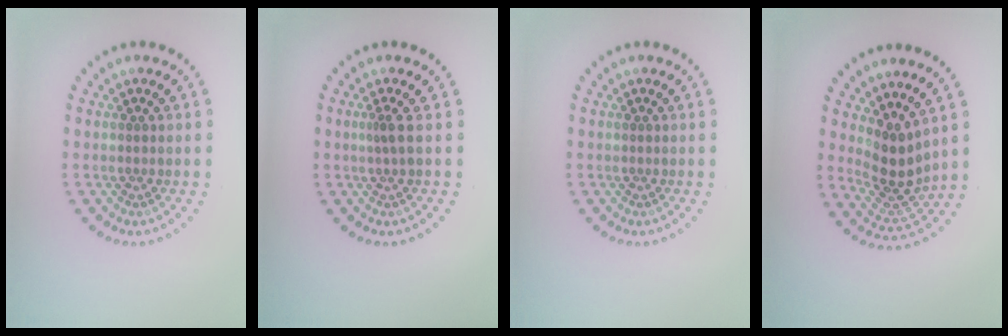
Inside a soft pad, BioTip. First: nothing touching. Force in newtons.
{"total": 1.0, "press": 0.6, "slide": 0.8}
{"total": 0.0}
{"total": 3.9, "press": 3.0, "slide": 2.5}